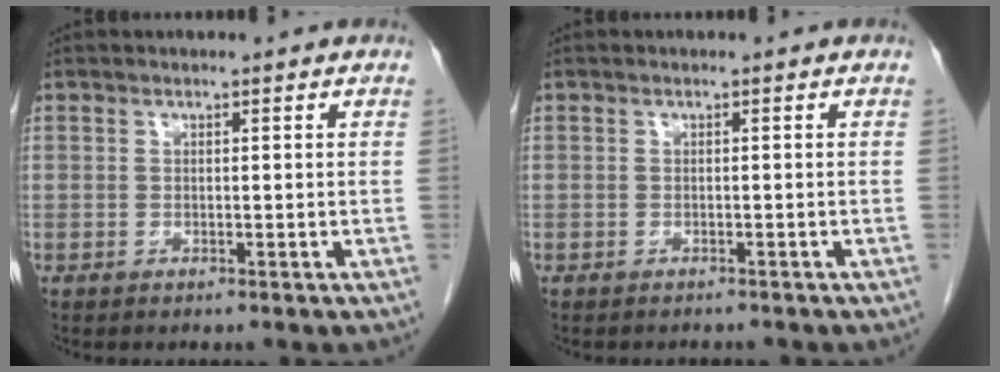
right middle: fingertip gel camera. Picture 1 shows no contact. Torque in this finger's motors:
{"motor_torque": [-0.40, -0.16, -0.06, -0.02]}